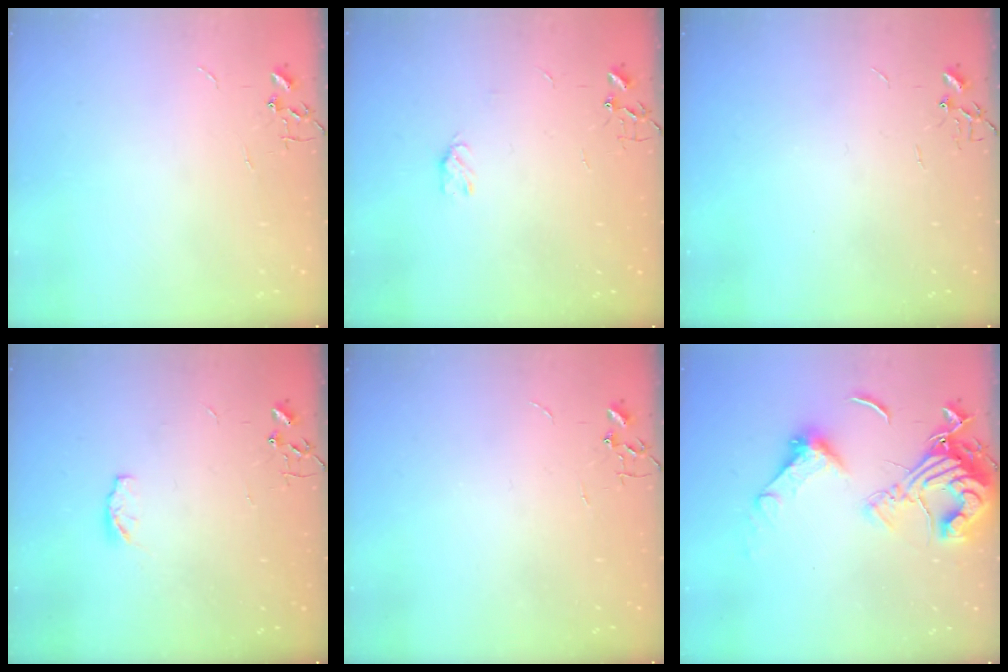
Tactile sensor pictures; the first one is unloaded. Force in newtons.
{"total": 2.5, "press": 2.5, "slide": 0.5}
{"total": 0.0}
{"total": 4.5, "press": 4.4, "slide": 0.5}
{"total": 0.0}
{"total": 17.3, "press": 17.2, "slide": 1.5}